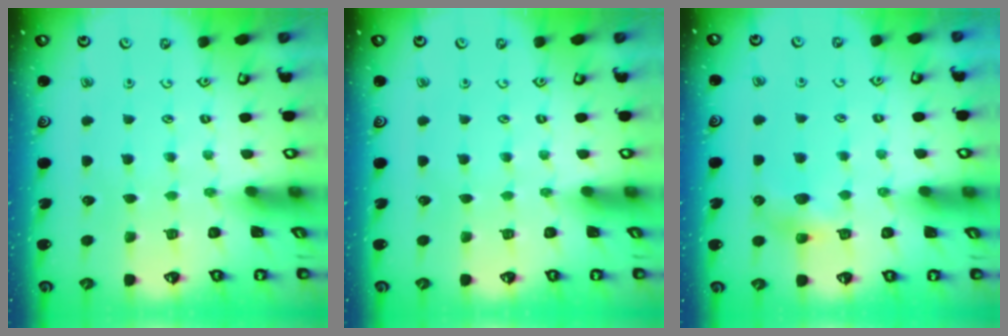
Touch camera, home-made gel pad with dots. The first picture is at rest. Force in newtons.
{"total": 0.0}
{"total": 5.8, "press": 5.8, "slide": 0.4}